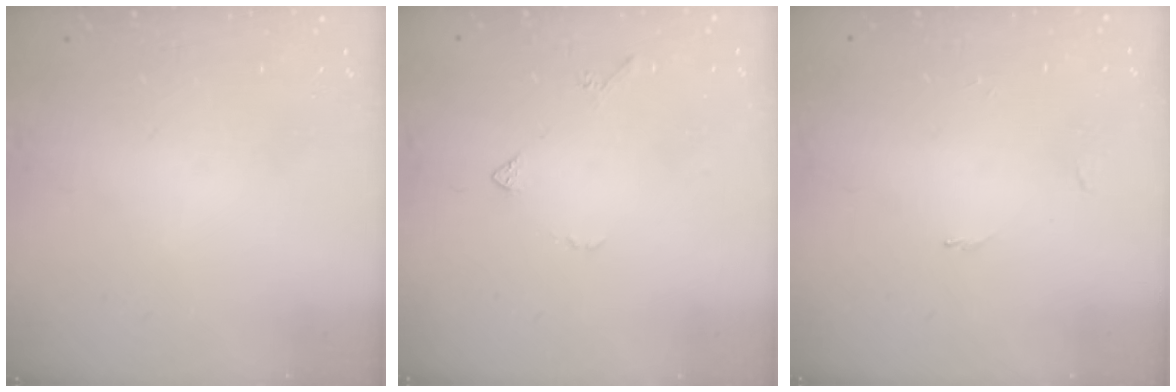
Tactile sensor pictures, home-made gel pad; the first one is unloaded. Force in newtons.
{"total": 3.9, "press": 3.9, "slide": 0.7}
{"total": 0.0}